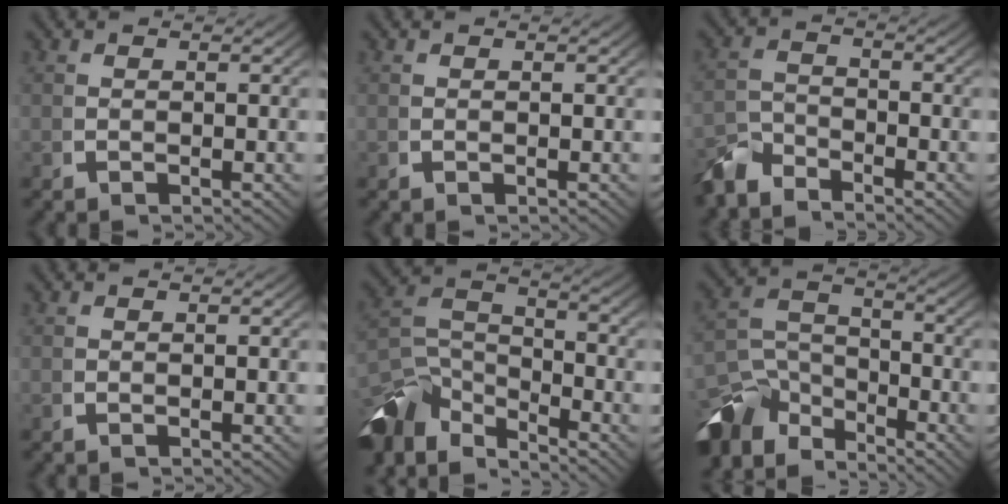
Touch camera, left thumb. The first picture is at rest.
{"total": 0.0}
{"total": 3.7, "force": [-3.3, 1.6, 0.9], "torque": [-0.010, -0.012, -0.063]}
{"total": 0.0}
{"total": 9.9, "force": [-3.9, 6.4, 6.5], "torque": [-0.138, -0.041, -0.055]}
{"total": 10.0, "force": [-4.8, 6.5, 5.8], "torque": [-0.106, -0.041, -0.070]}